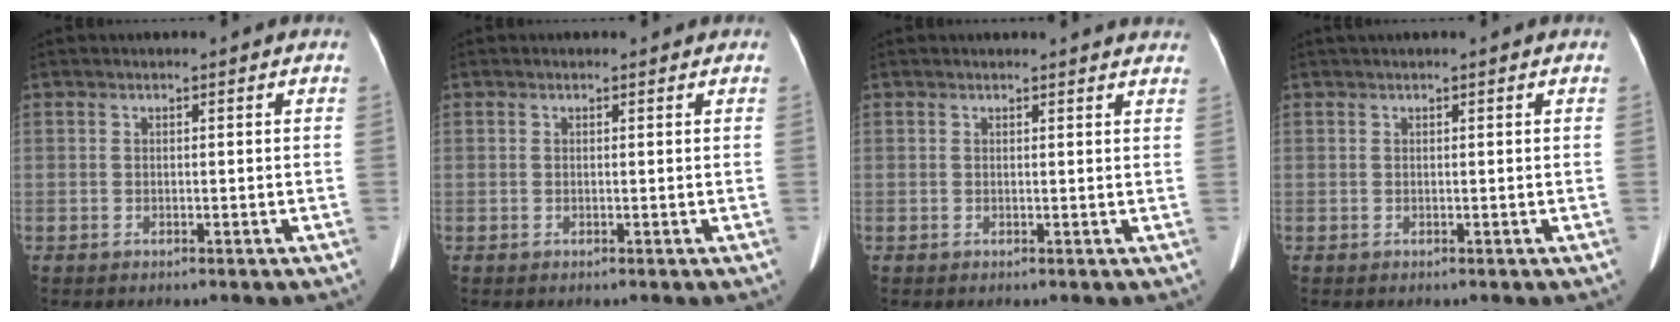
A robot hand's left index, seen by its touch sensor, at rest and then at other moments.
{"total": 0.0}
{"total": 6.1, "force": [5.9, 0.6, 1.2], "torque": [-0.004, -0.002, 0.042]}
{"total": 1.1, "force": [0.8, -0.2, 0.6], "torque": [-0.009, 0.021, 0.021]}